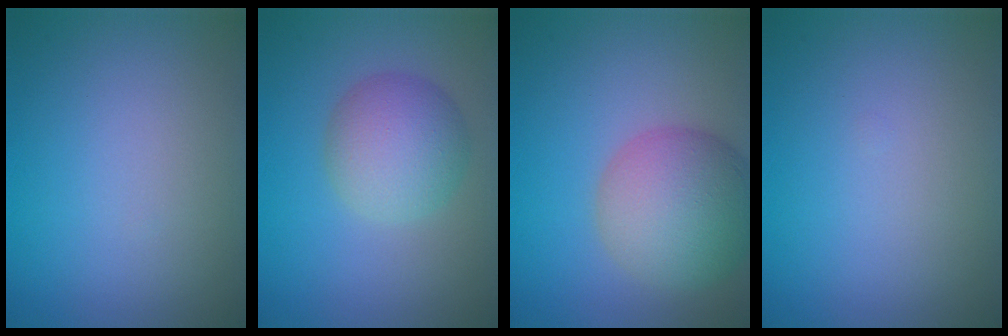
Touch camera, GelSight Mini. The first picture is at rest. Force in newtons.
{"total": 4.7, "press": 4.7, "slide": 0.2}
{"total": 7.3, "press": 7.3, "slide": 0.4}
{"total": 0.0}